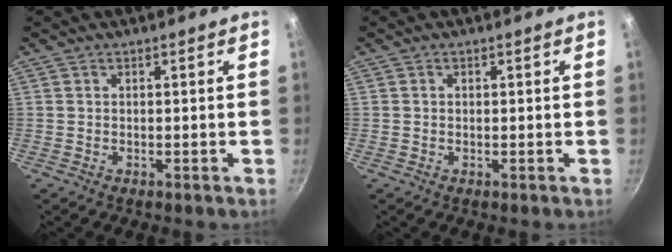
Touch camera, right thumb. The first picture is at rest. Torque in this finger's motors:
{"motor_torque": [-0.41, -0.15, -0.11, -0.54, 0.03]}